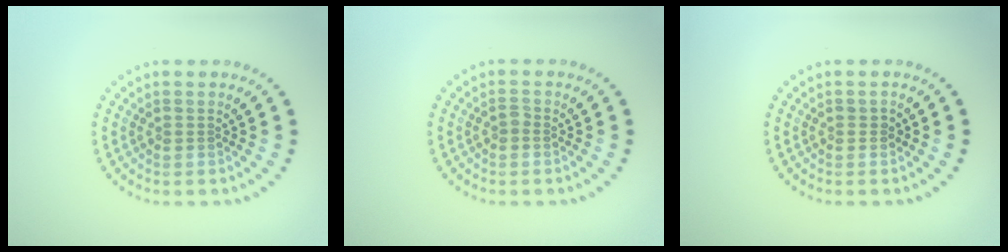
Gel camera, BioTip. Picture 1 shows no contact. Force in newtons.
{"total": 0.5, "press": 0.5, "slide": 0.3}
{"total": 0.8, "press": 0.8, "slide": 0.2}